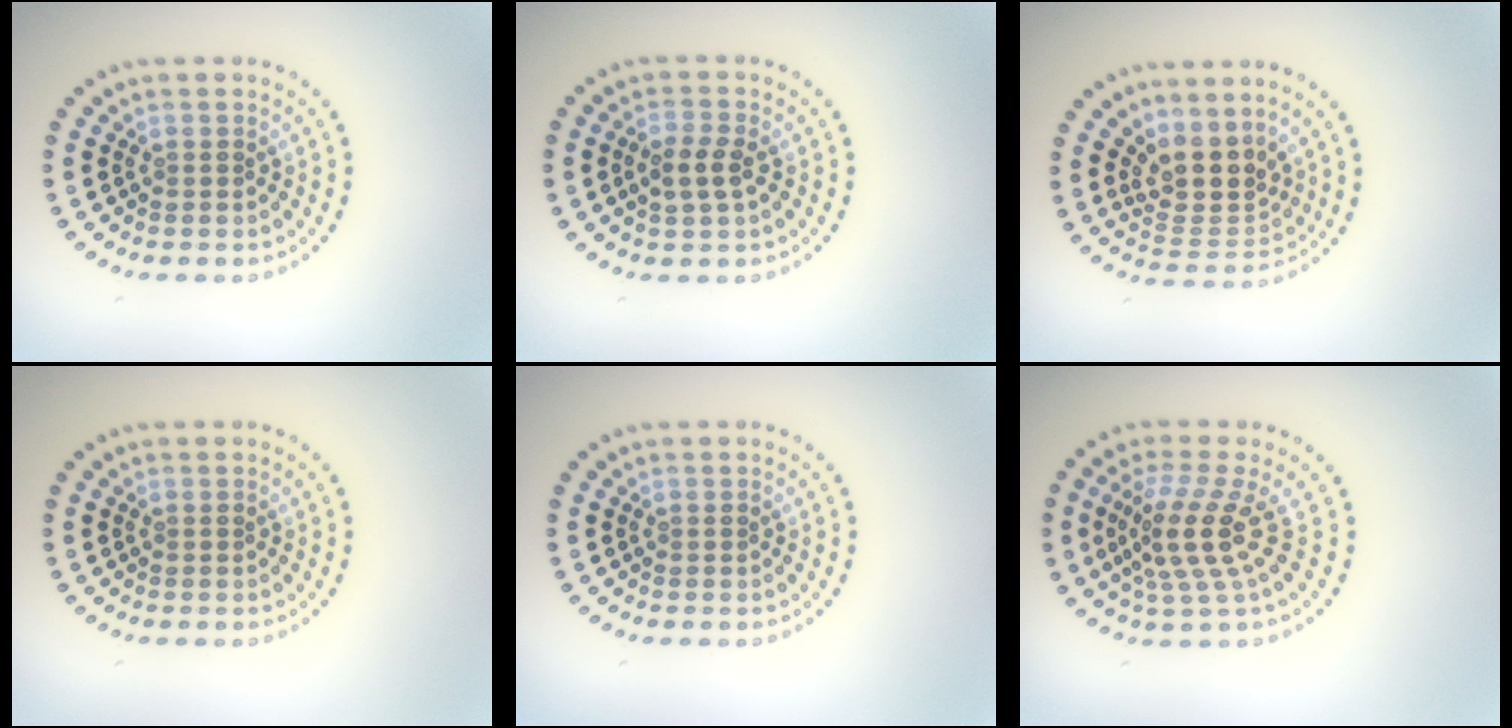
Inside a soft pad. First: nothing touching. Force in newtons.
{"total": 2.4, "press": 2.3, "slide": 0.5}
{"total": 3.8, "press": 3.0, "slide": 2.4}
{"total": 0.0}
{"total": 0.0}
{"total": 4.1, "press": 3.0, "slide": 2.8}